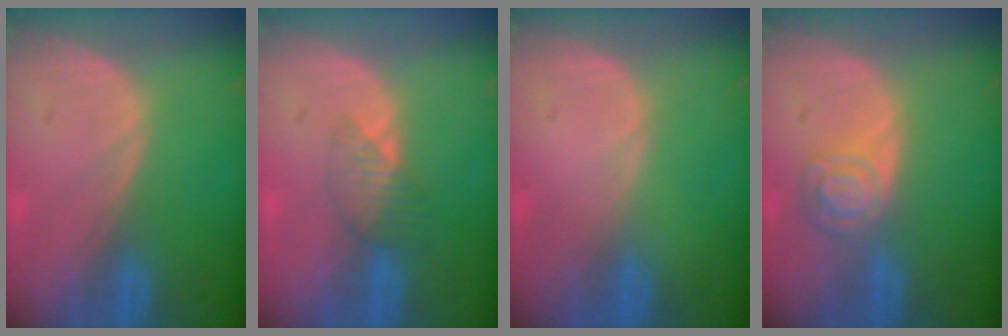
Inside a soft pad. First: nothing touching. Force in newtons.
{"total": 3.6, "press": 3.2, "slide": 1.6}
{"total": 0.0}
{"total": 5.0, "press": 4.5, "slide": 2.3}